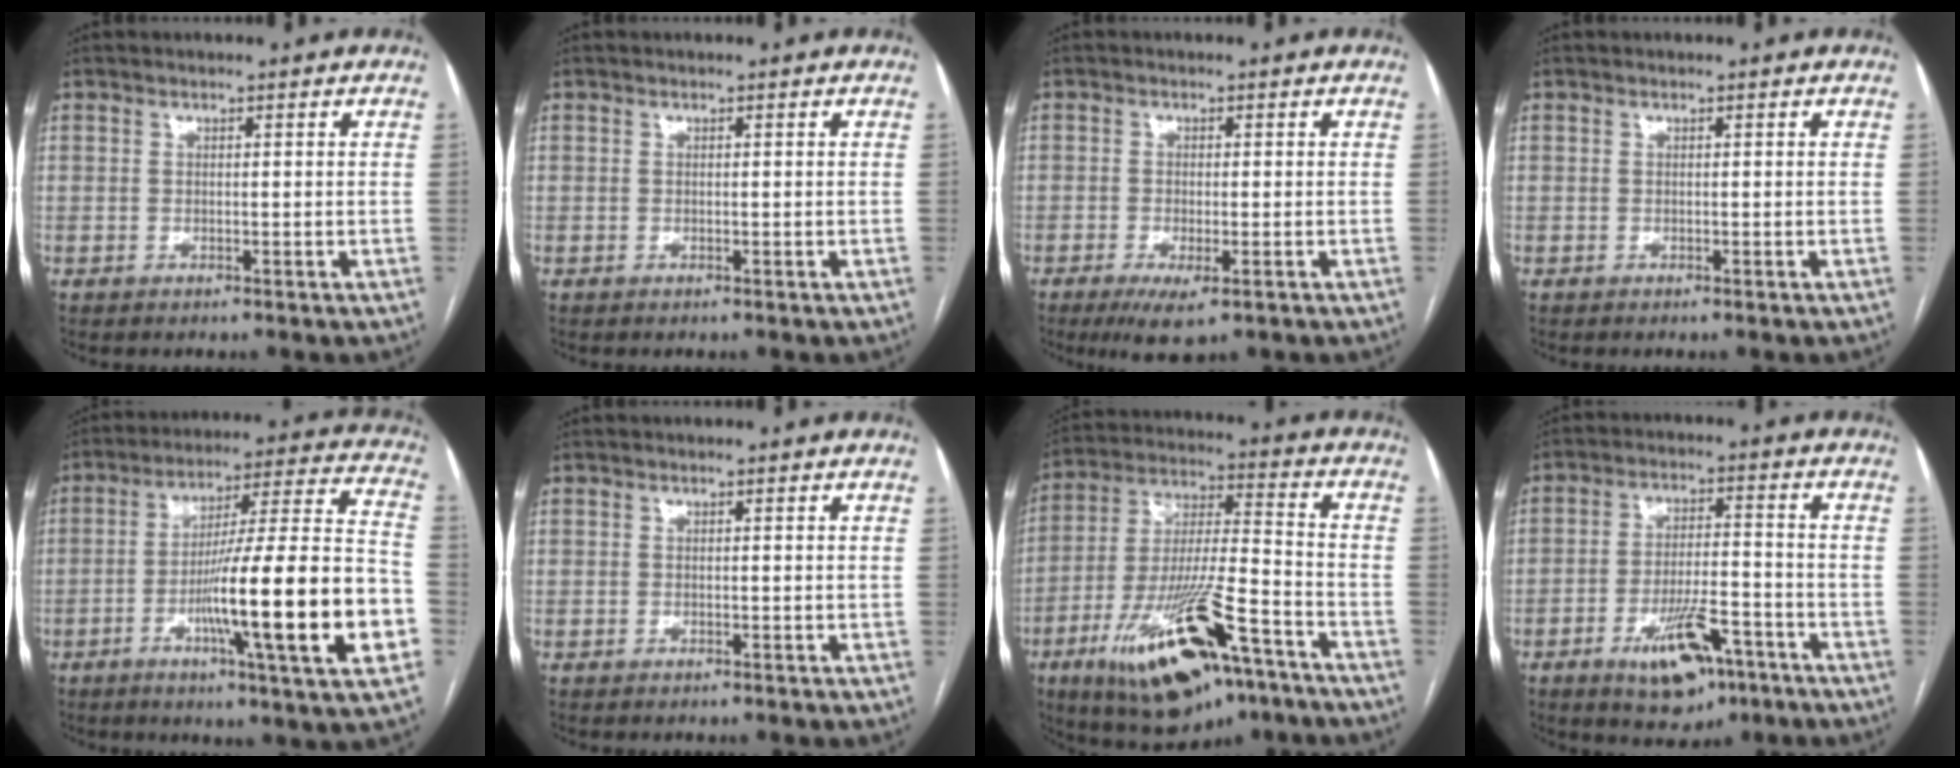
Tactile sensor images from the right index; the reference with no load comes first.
{"total": 0.0}
{"total": 4.9, "force": [-2.6, 1.3, 3.9], "torque": [-0.067, -0.011, -0.038]}
{"total": 0.0}
{"total": 23.1, "force": [-6.7, 0.3, 22.1], "torque": [-0.303, -0.003, -0.106]}
{"total": 0.0}
{"total": 21.7, "force": [-12.0, 4.9, 17.4], "torque": [-0.312, -0.025, -0.198]}
{"total": 10.4, "force": [-5.7, 3.7, 7.8], "torque": [-0.133, 0.000, -0.086]}